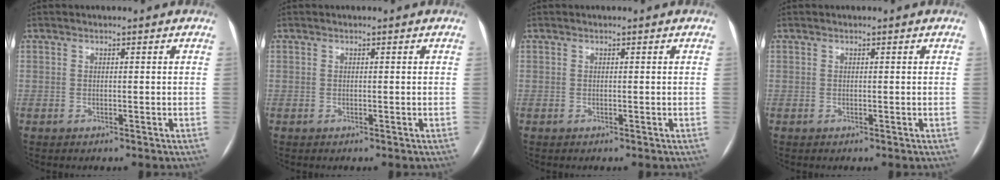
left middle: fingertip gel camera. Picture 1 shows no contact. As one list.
[{"total": 0.0}, {"total": 0.0}, {"total": 0.0}]